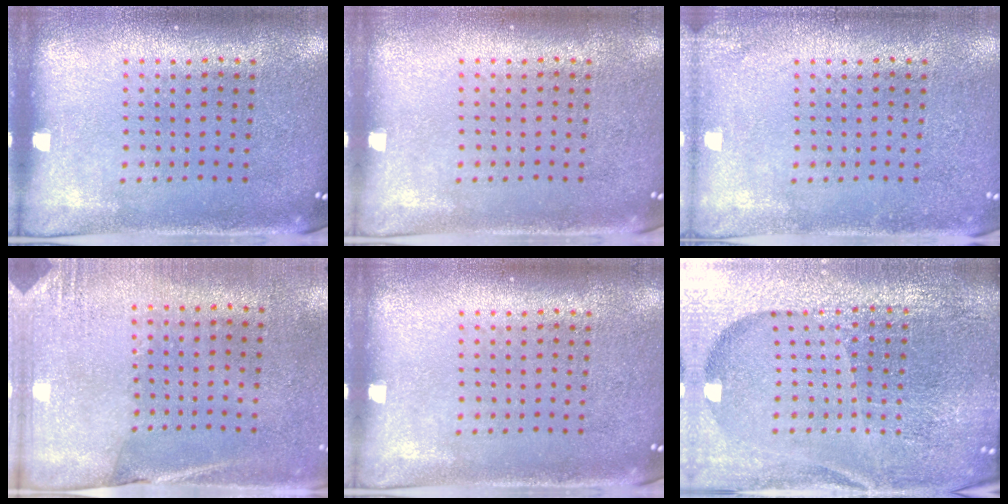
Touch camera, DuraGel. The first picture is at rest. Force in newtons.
{"total": 0.0}
{"total": 1.3, "press": 1.3, "slide": 0.1}
{"total": 2.6, "press": 2.3, "slide": 1.2}
{"total": 0.0}
{"total": 6.9, "press": 6.0, "slide": 3.5}